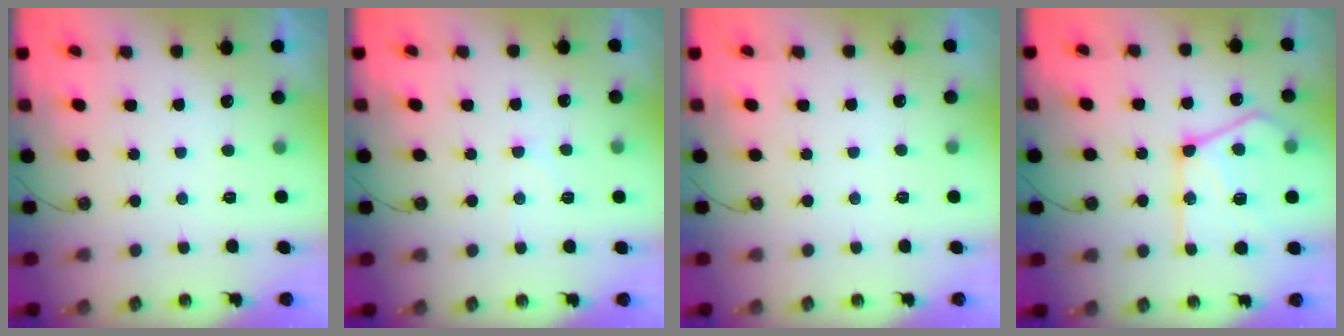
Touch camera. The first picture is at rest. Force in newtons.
{"total": 5.4, "press": 5.4, "slide": 0.6}
{"total": 2.0, "press": 1.9, "slide": 0.5}
{"total": 19.9, "press": 19.8, "slide": 2.2}